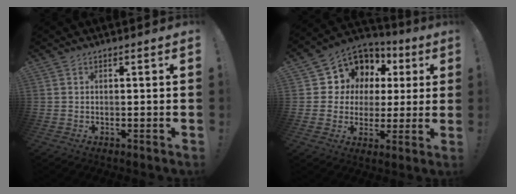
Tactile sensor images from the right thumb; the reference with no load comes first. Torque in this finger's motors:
{"motor_torque": [-0.25, 0.41, 0.04, -0.03, 0.17]}